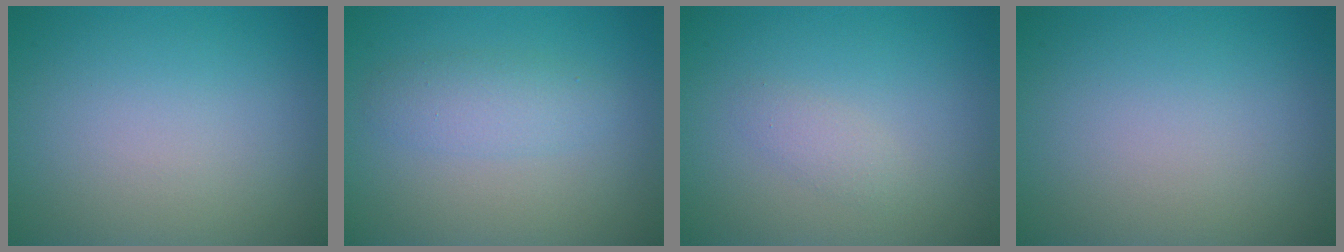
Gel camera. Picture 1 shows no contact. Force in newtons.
{"total": 2.4, "press": 2.4, "slide": 0.0}
{"total": 1.2, "press": 1.2, "slide": 0.0}
{"total": 0.0}